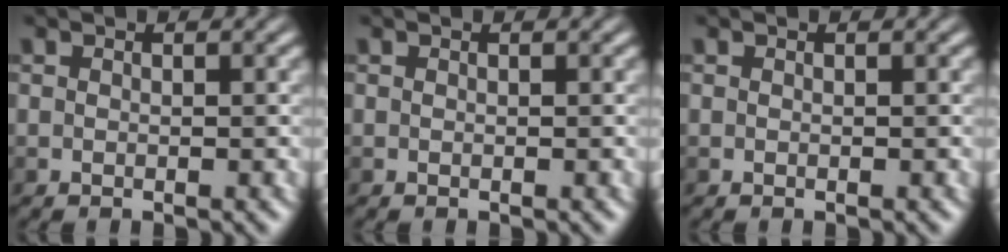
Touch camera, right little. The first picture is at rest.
{"total": 0.0}
{"total": 0.0}